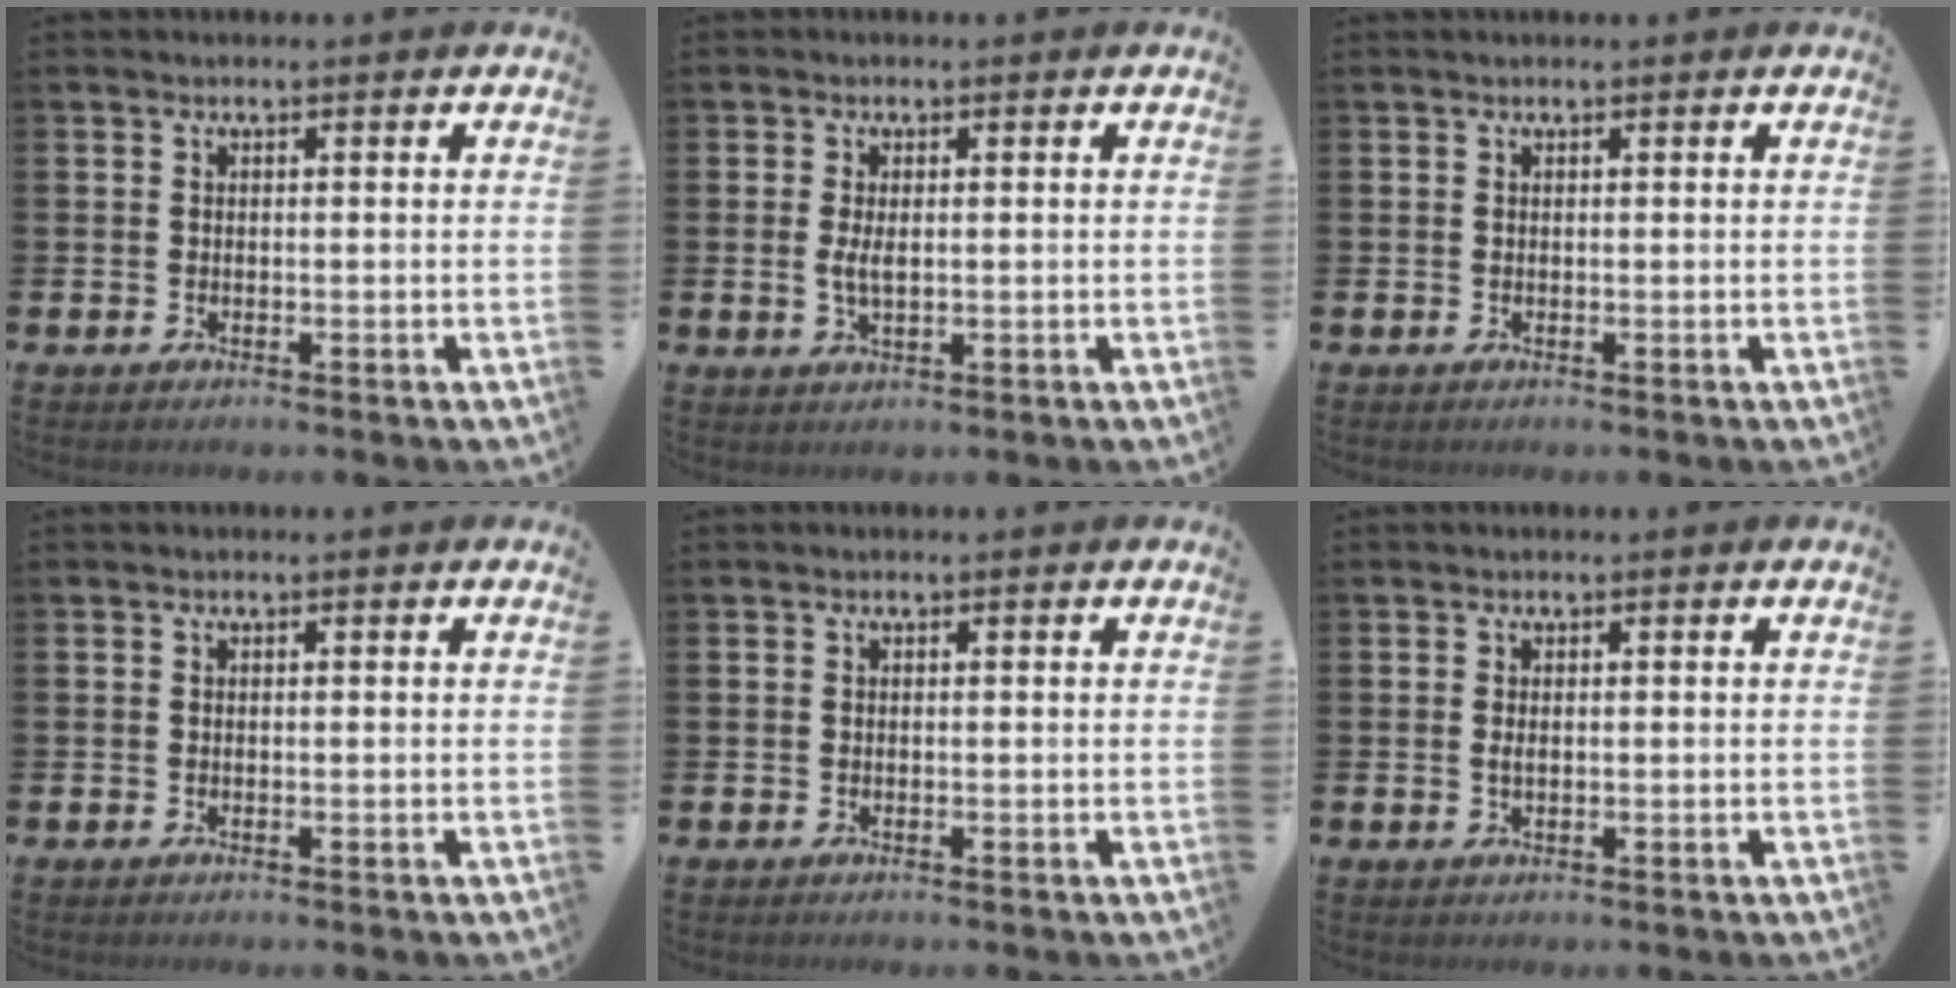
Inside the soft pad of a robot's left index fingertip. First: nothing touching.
{"total": 2.4, "force": [0.2, 1.0, 2.2], "torque": [-0.038, 0.001, 0.002]}
{"total": 0.0}
{"total": 0.0}
{"total": 0.0}
{"total": 0.8, "force": [0.1, 0.3, 0.7], "torque": [-0.009, 0.001, 0.000]}